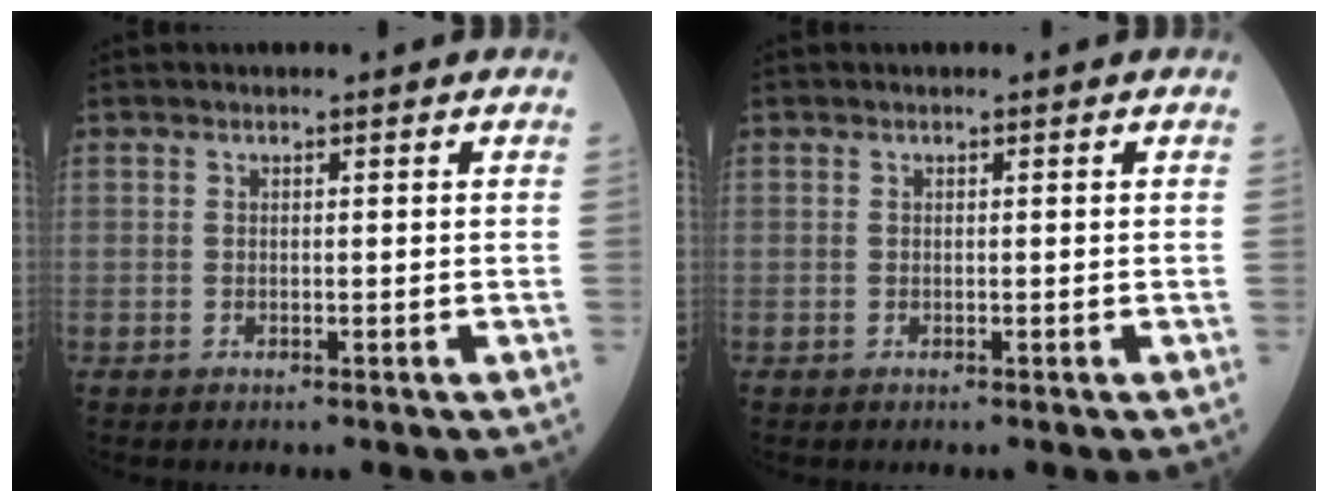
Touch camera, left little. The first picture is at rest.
{"total": 0.0}